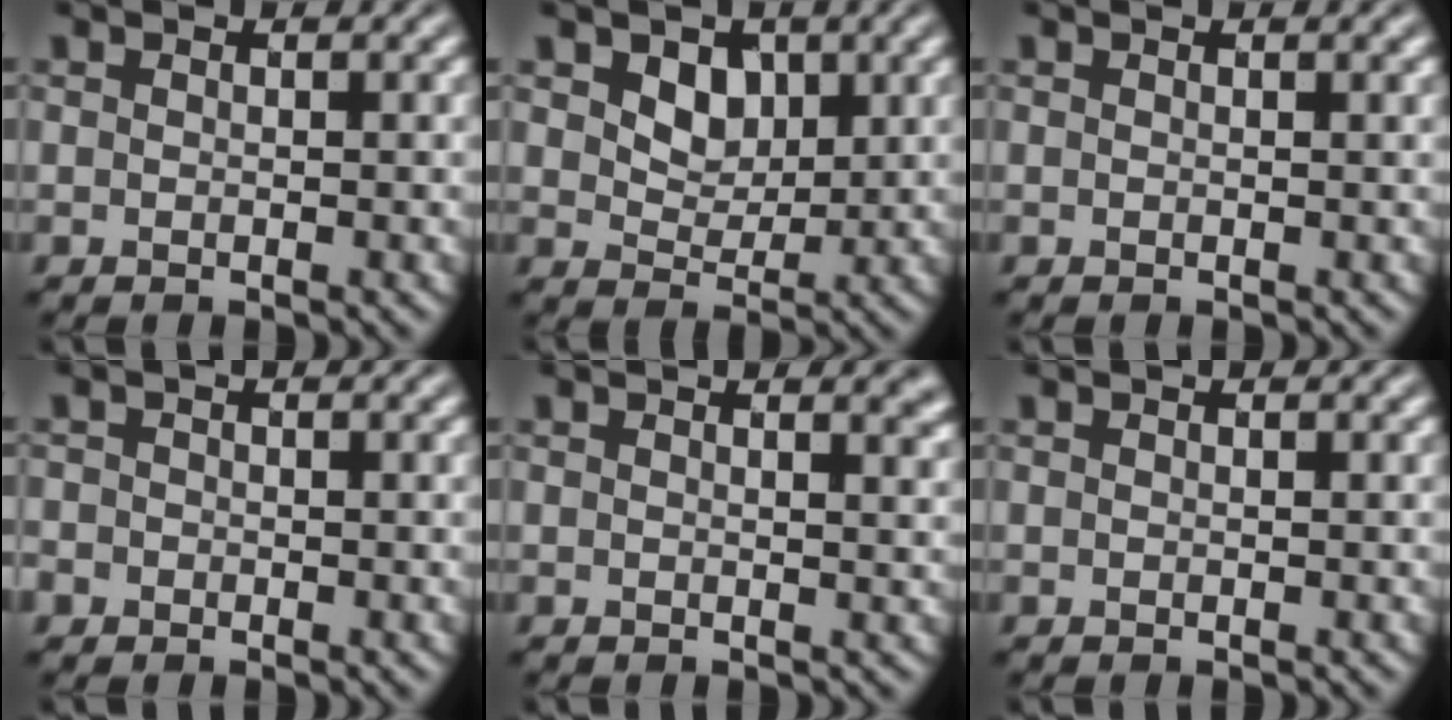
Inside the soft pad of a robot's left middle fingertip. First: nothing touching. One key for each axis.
{"total": 3.0, "fx": 1.2, "fy": 2.2, "fz": 1.7, "tx": -0.036, "ty": -0.008, "tz": 0.013}
{"total": 0.6, "fx": 0.4, "fy": 0.2, "fz": 0.5, "tx": -0.002, "ty": 0.005, "tz": 0.004}
{"total": 1.3, "fx": -0.6, "fy": 1.1, "fz": 0.1, "tx": 0.006, "ty": -0.002, "tz": -0.012}
{"total": 2.2, "fx": 1.4, "fy": 0.8, "fz": 1.4, "tx": -0.003, "ty": 0.003, "tz": 0.014}
{"total": 0.0}